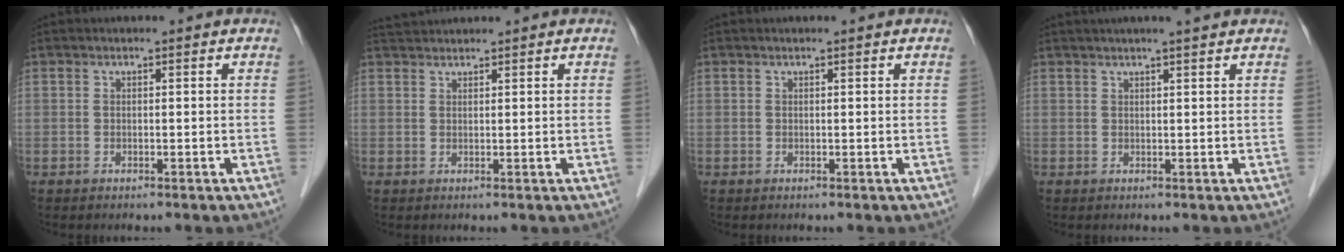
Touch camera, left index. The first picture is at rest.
{"total": 2.2, "force": [2.2, -0.2, 0.2], "torque": [-0.006, 0.020, 0.048]}
{"total": 0.5, "force": [0.5, 0.0, 0.3], "torque": [-0.008, 0.002, 0.007]}
{"total": 5.4, "force": [4.5, -0.2, 2.9], "torque": [-0.043, 0.021, 0.060]}